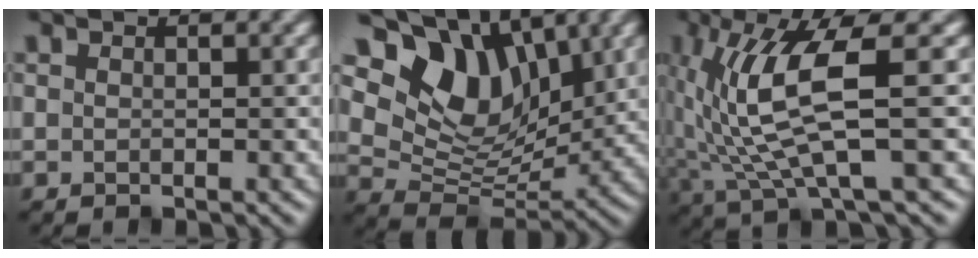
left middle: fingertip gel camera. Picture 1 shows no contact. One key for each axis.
{"total": 10.5, "fx": 4.9, "fy": 6.7, "fz": 6.4, "tx": -0.119, "ty": -0.007, "tz": 0.091}
{"total": 7.4, "fx": 0.8, "fy": 1.8, "fz": 7.1, "tx": -0.158, "ty": -0.009, "tz": 0.022}